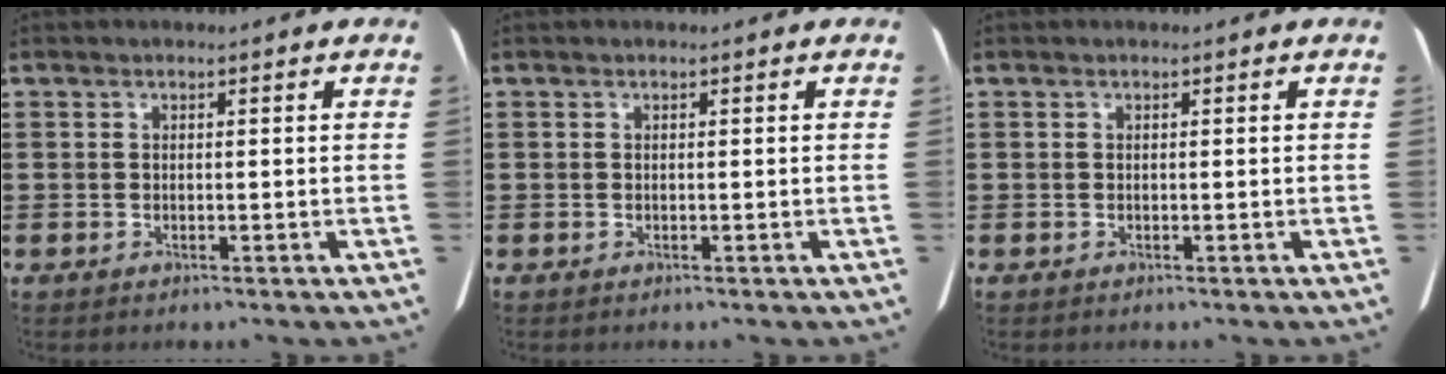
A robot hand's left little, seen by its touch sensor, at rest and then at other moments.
{"total": 0.0}
{"total": 0.0}